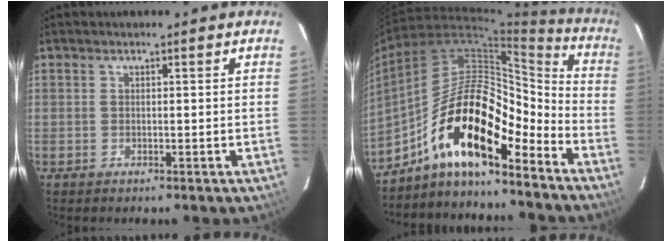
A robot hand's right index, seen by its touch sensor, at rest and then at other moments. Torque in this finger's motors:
{"motor_torque": [1.83, -0.31, 1.05, 0.21]}